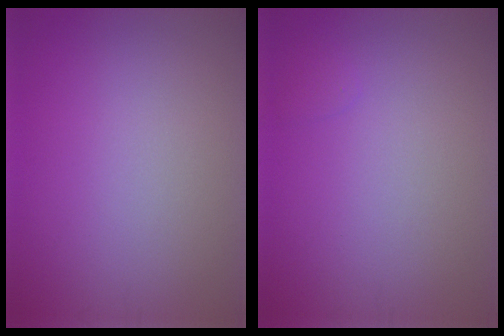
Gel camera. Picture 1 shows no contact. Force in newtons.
{"total": 0.6, "press": 0.6, "slide": 0.0}